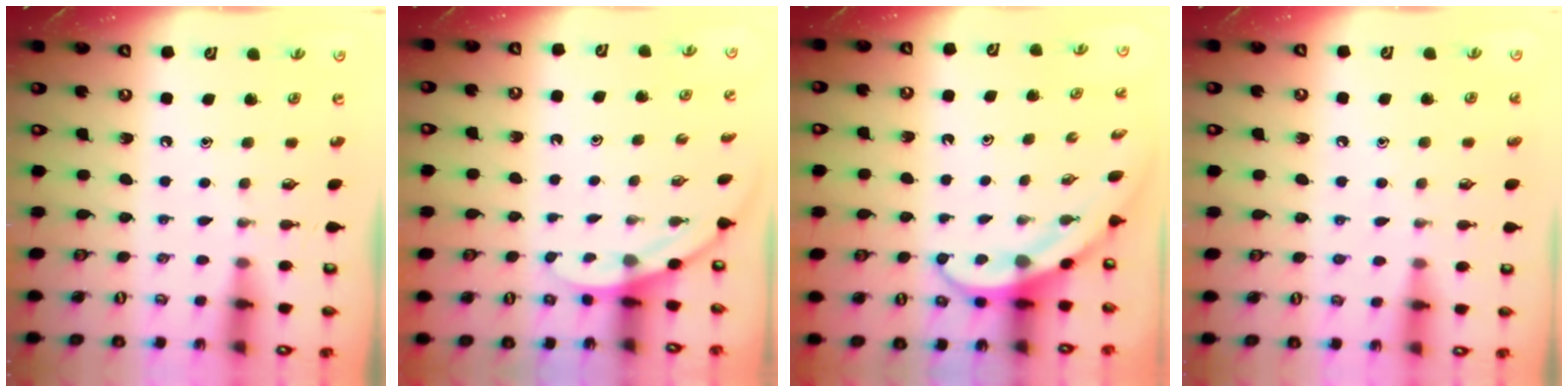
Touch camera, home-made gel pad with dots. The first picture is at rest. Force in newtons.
{"total": 2.8, "press": 2.8, "slide": 0.1}
{"total": 3.9, "press": 3.9, "slide": 0.3}
{"total": 4.4, "press": 4.4, "slide": 0.4}